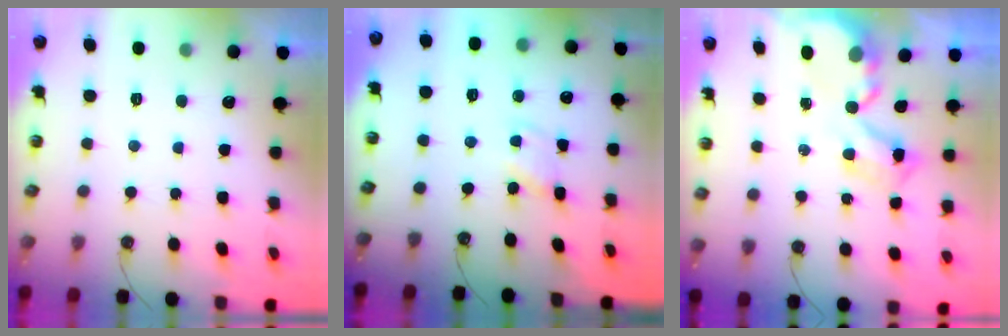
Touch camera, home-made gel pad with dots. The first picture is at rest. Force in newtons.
{"total": 1.2, "press": 1.2, "slide": 0.1}
{"total": 5.2, "press": 5.1, "slide": 0.4}